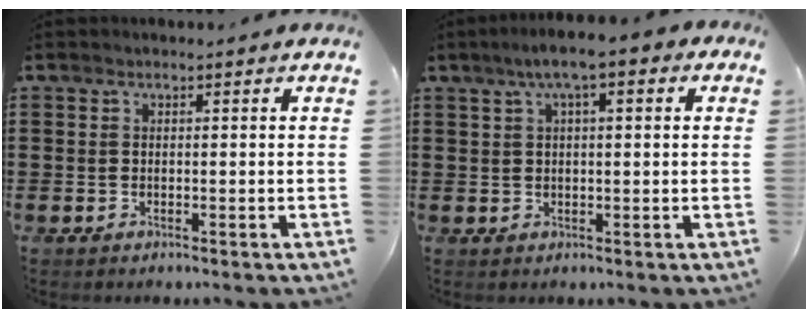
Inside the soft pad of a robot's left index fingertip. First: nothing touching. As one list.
[{"total": 4.7, "force": [1.9, 0.9, 4.2], "torque": [-0.084, 0.008, 0.029]}]